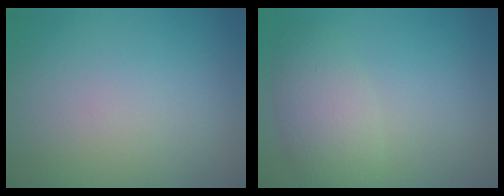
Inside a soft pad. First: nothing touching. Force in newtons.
{"total": 3.5, "press": 3.5, "slide": 0.1}